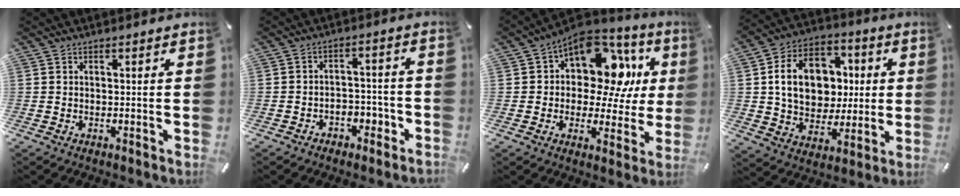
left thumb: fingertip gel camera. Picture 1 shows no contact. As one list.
[{"total": 4.2, "force": [-2.7, 3.1, 1.1], "torque": [-0.018, 0.012, -0.050]}, {"total": 14.5, "force": [6.3, 9.0, 9.5], "torque": [-0.126, -0.058, 0.105]}, {"total": 15.8, "force": [1.7, 13.0, 8.9], "torque": [-0.152, 0.012, 0.037]}]